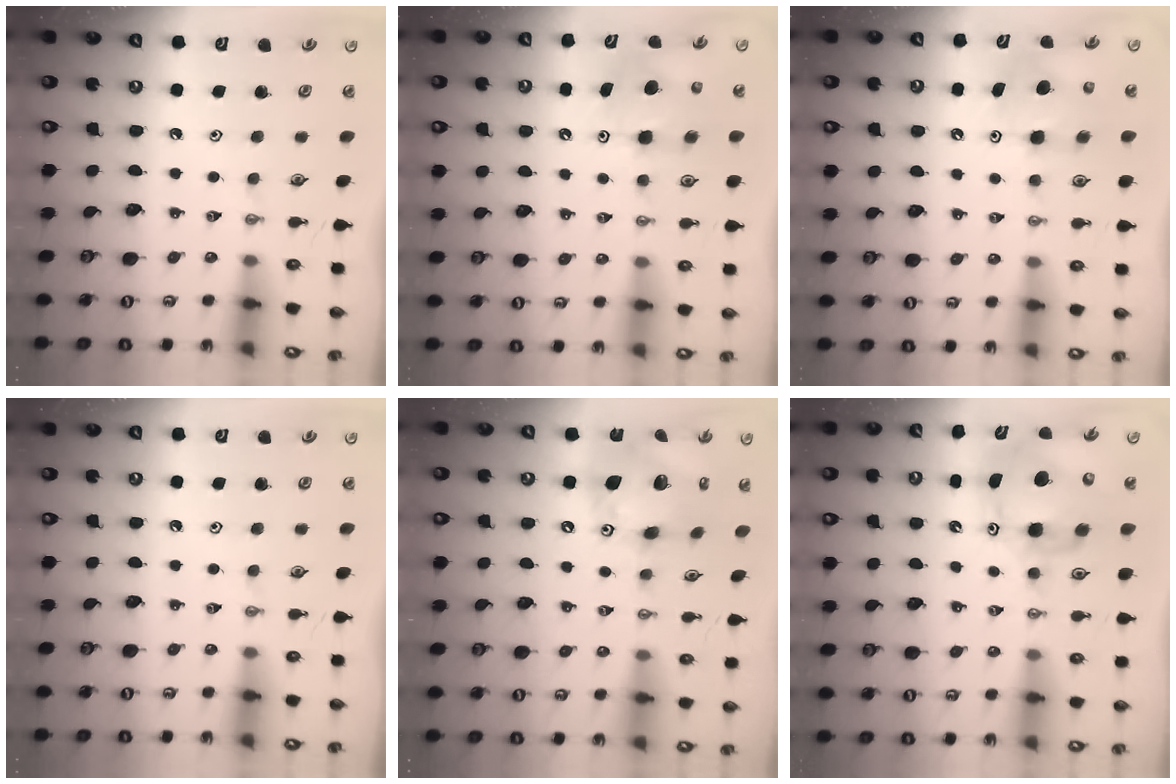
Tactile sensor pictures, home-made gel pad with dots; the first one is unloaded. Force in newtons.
{"total": 9.2, "press": 9.2, "slide": 0.6}
{"total": 9.2, "press": 9.2, "slide": 0.6}
{"total": 0.0}
{"total": 16.5, "press": 16.5, "slide": 1.6}
{"total": 12.6, "press": 12.5, "slide": 1.7}